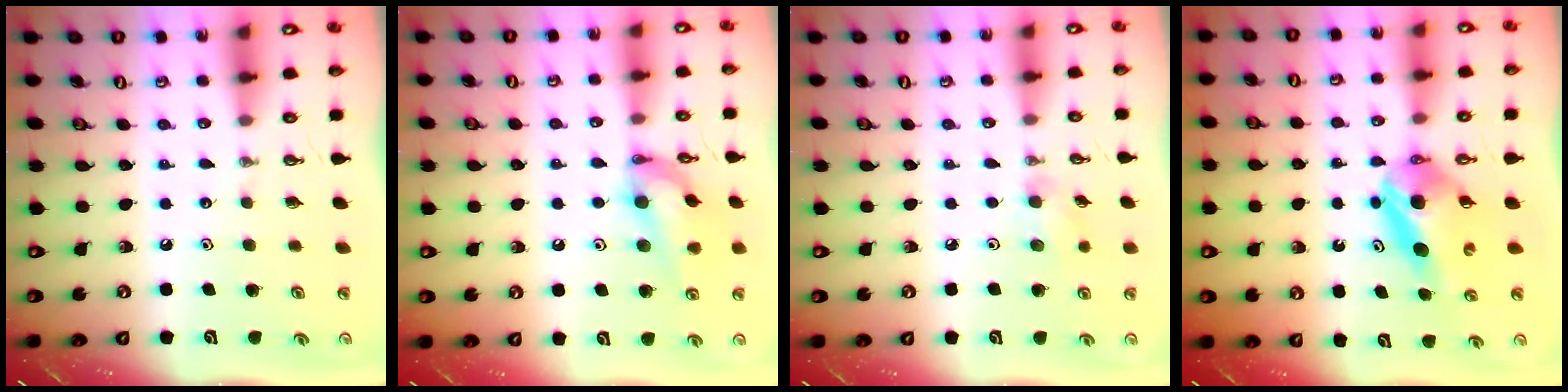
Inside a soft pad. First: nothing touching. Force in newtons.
{"total": 12.8, "press": 12.8, "slide": 0.6}
{"total": 5.0, "press": 4.9, "slide": 1.4}
{"total": 7.7, "press": 7.6, "slide": 0.6}